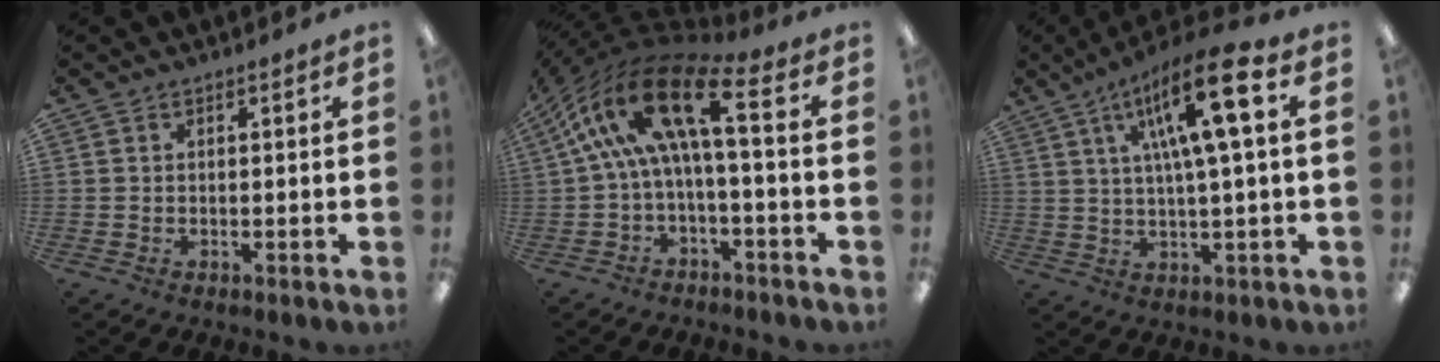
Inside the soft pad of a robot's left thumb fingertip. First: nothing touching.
{"total": 18.6, "force": [2.7, 7.2, 16.9], "torque": [-0.328, 0.002, 0.042]}
{"total": 15.6, "force": [6.2, 3.6, 13.8], "torque": [-0.232, -0.008, 0.095]}